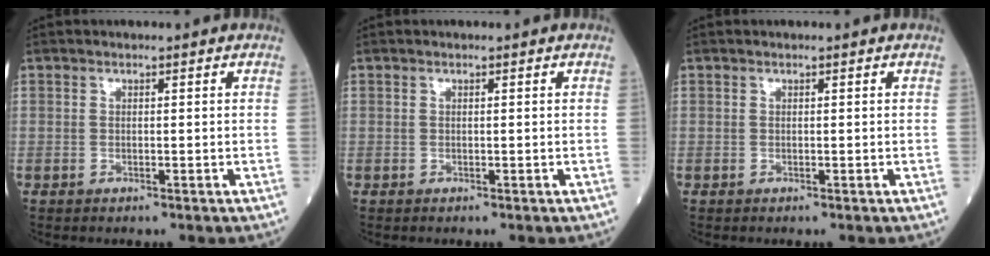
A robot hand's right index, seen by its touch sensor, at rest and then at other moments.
{"total": 0.0}
{"total": 0.0}